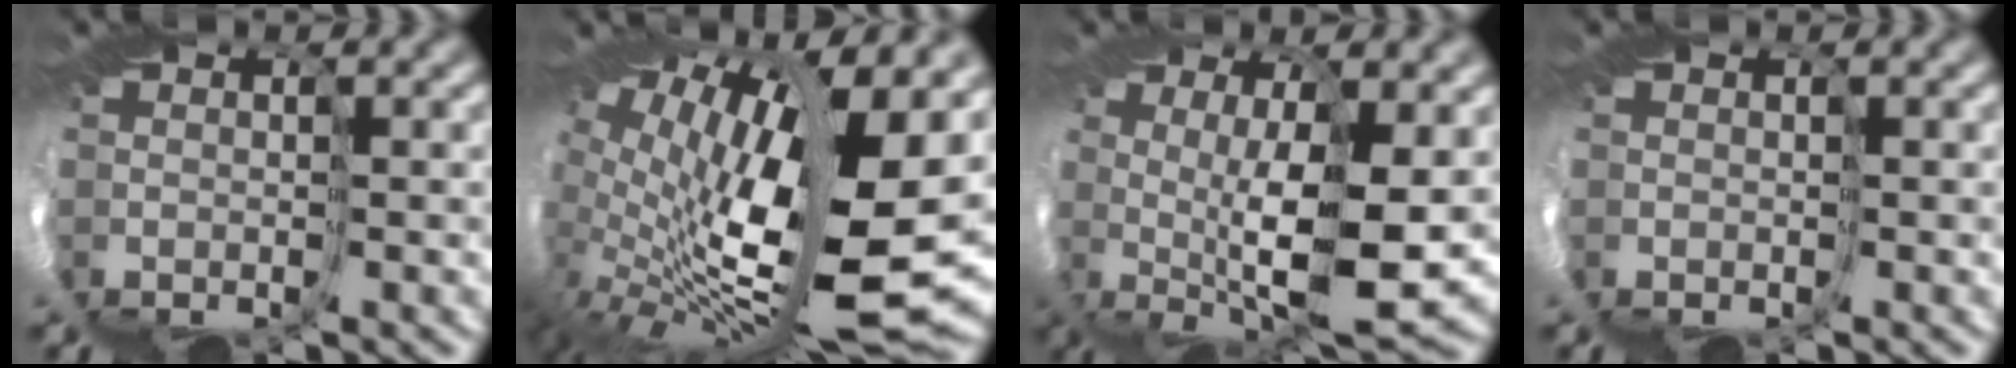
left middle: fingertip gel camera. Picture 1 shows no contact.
{"total": 13.8, "force": [2.9, 4.3, 12.8], "torque": [-0.250, -0.017, 0.055]}
{"total": 5.6, "force": [1.4, -0.2, 5.4], "torque": [-0.113, -0.013, 0.026]}
{"total": 0.0}